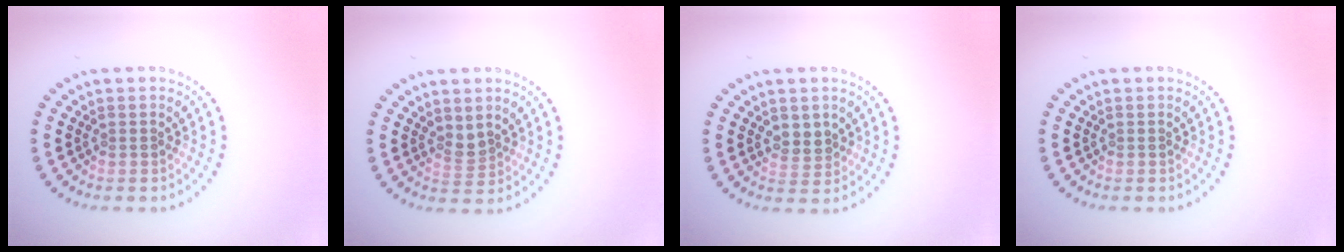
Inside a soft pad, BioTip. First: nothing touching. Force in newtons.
{"total": 1.5, "press": 1.1, "slide": 1.0}
{"total": 2.0, "press": 1.8, "slide": 0.8}
{"total": 0.0}